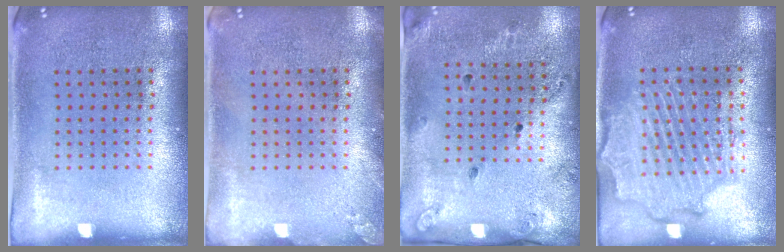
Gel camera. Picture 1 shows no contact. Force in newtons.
{"total": 0.9, "press": 0.9, "slide": 0.1}
{"total": 1.6, "press": 1.2, "slide": 1.1}
{"total": 2.2, "press": 2.1, "slide": 0.5}